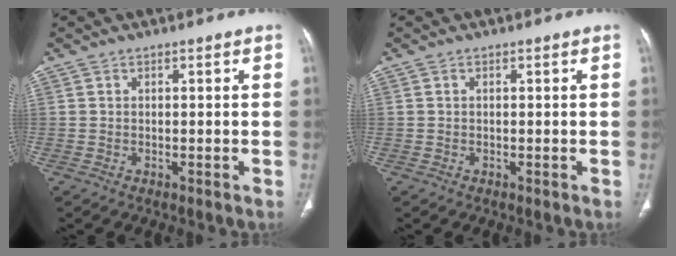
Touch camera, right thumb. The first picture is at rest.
{"total": 0.0}